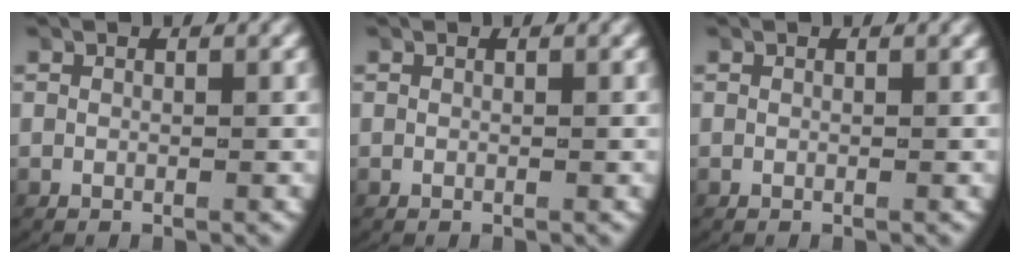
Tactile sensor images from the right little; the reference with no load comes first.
{"total": 0.0}
{"total": 0.0}